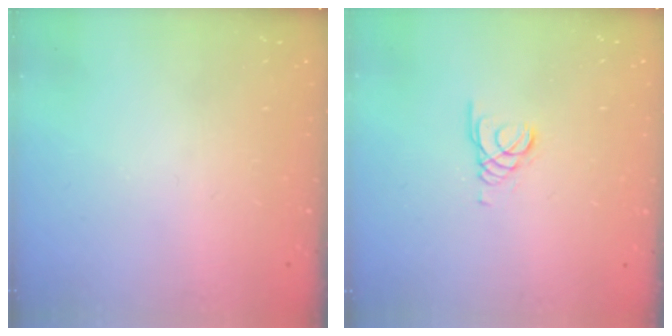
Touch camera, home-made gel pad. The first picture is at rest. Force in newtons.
{"total": 1.3, "press": 1.3, "slide": 0.1}